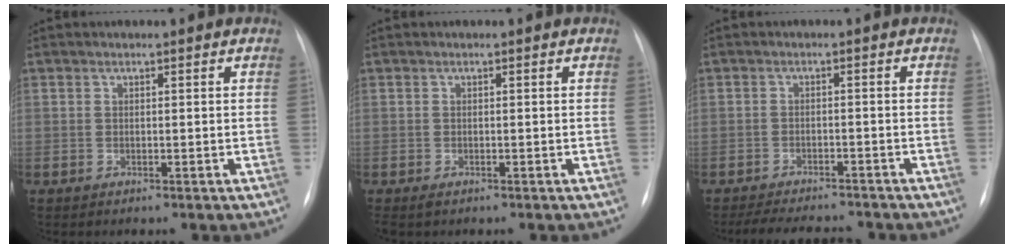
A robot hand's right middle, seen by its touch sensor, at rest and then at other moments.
{"total": 0.8, "force": [-0.5, 0.4, 0.5], "torque": [-0.009, -0.001, -0.004]}
{"total": 9.5, "force": [-8.7, 2.1, 3.3], "torque": [-0.054, 0.001, -0.118]}